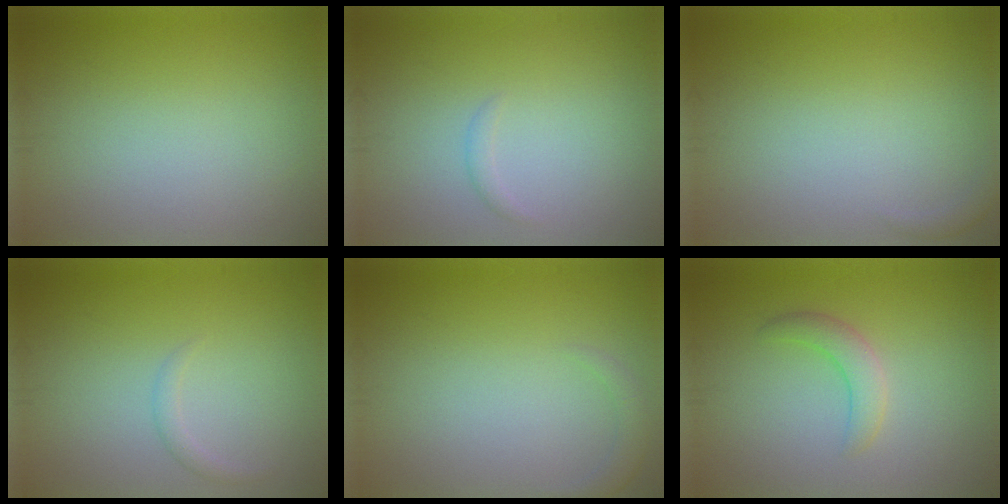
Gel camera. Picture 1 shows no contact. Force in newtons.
{"total": 0.7, "press": 0.7, "slide": 0.0}
{"total": 0.7, "press": 0.7, "slide": 0.1}
{"total": 1.0, "press": 1.0, "slide": 0.0}
{"total": 1.3, "press": 1.3, "slide": 0.2}
{"total": 2.3, "press": 2.2, "slide": 0.2}